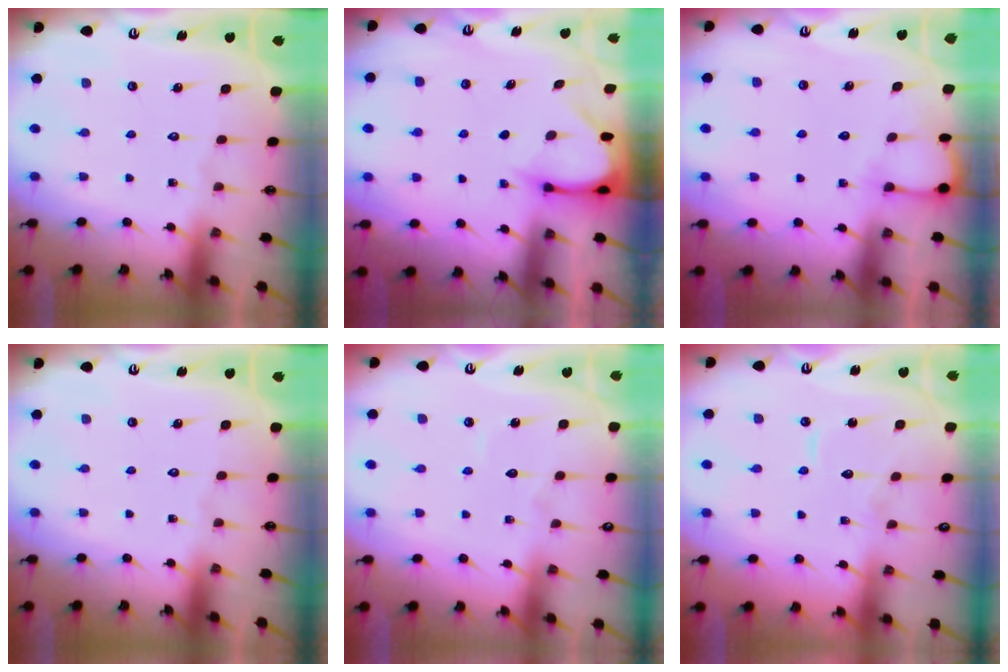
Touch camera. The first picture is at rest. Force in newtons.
{"total": 3.6, "press": 3.6, "slide": 0.2}
{"total": 3.3, "press": 3.3, "slide": 0.4}
{"total": 0.0}
{"total": 3.9, "press": 3.9, "slide": 0.4}
{"total": 6.1, "press": 6.1, "slide": 0.6}